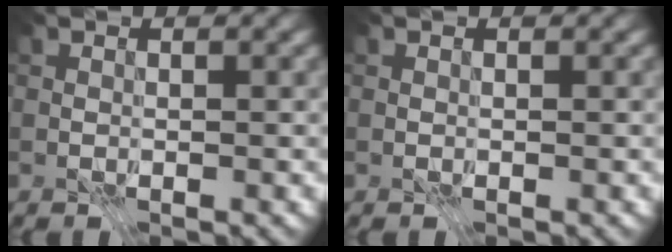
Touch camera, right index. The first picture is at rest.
{"total": 0.0}